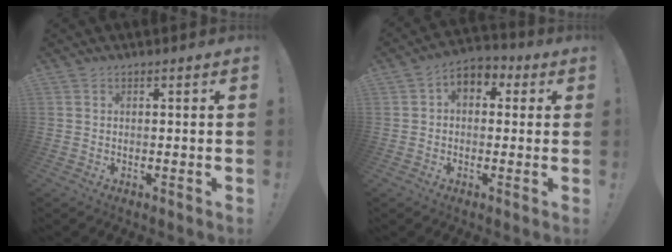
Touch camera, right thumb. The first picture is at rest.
{"total": 5.8, "force": [0.8, 4.5, 3.5], "torque": [-0.046, 0.005, 0.016]}